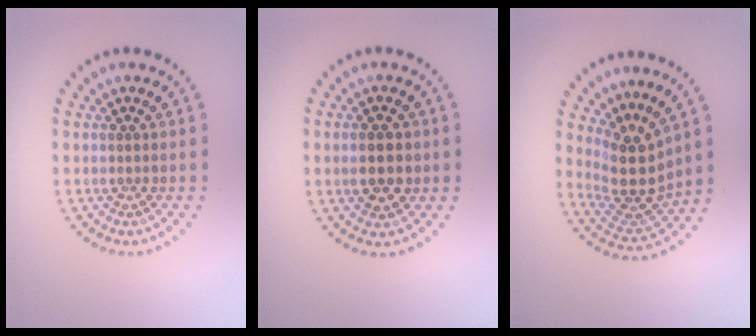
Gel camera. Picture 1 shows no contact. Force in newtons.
{"total": 4.1, "press": 4.1, "slide": 0.2}
{"total": 4.6, "press": 3.5, "slide": 3.0}